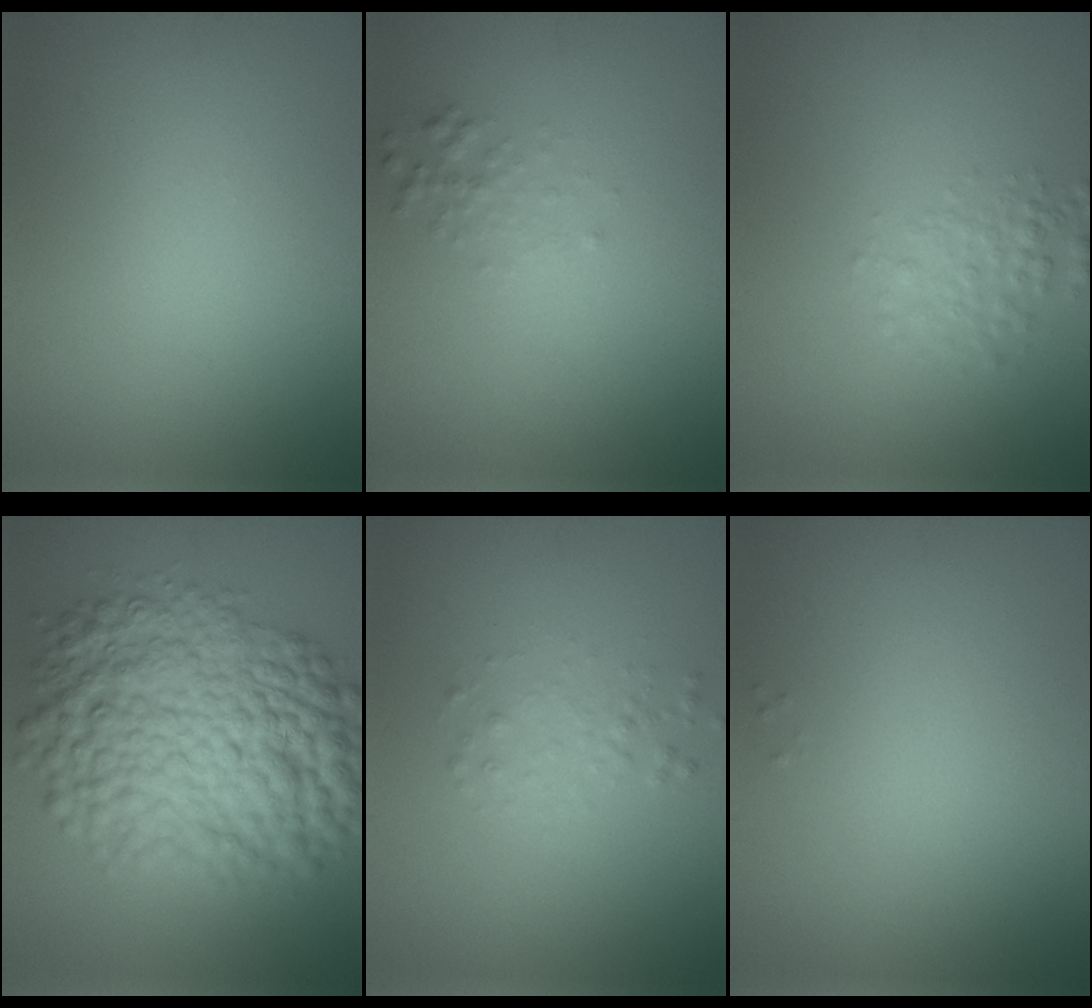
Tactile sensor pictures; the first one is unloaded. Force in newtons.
{"total": 1.2, "press": 1.2, "slide": 0.0}
{"total": 2.0, "press": 2.0, "slide": 0.1}
{"total": 12.0, "press": 12.0, "slide": 0.1}
{"total": 1.2, "press": 1.2, "slide": 0.0}
{"total": 0.0}